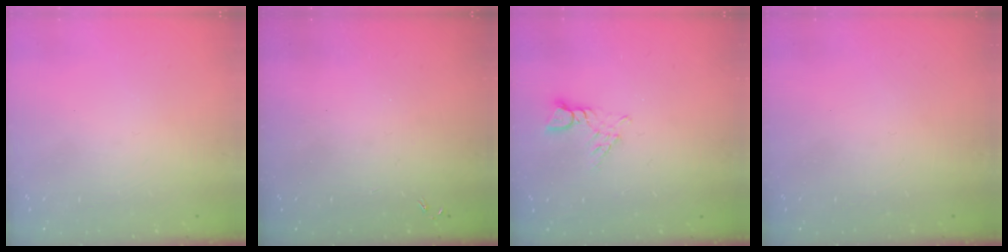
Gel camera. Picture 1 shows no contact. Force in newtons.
{"total": 0.0}
{"total": 3.0, "press": 3.0, "slide": 0.4}
{"total": 0.0}